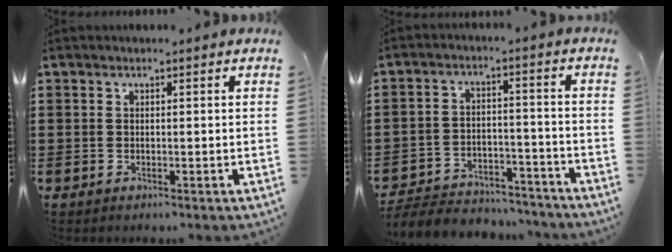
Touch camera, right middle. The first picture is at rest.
{"total": 5.8, "force": [-5.7, 1.1, 0.8], "torque": [-0.023, 0.011, -0.115]}